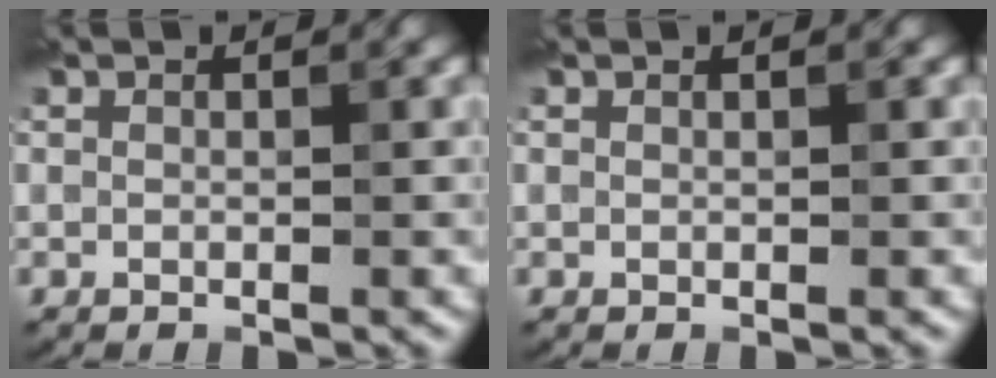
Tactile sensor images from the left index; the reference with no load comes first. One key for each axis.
{"total": 0.0}